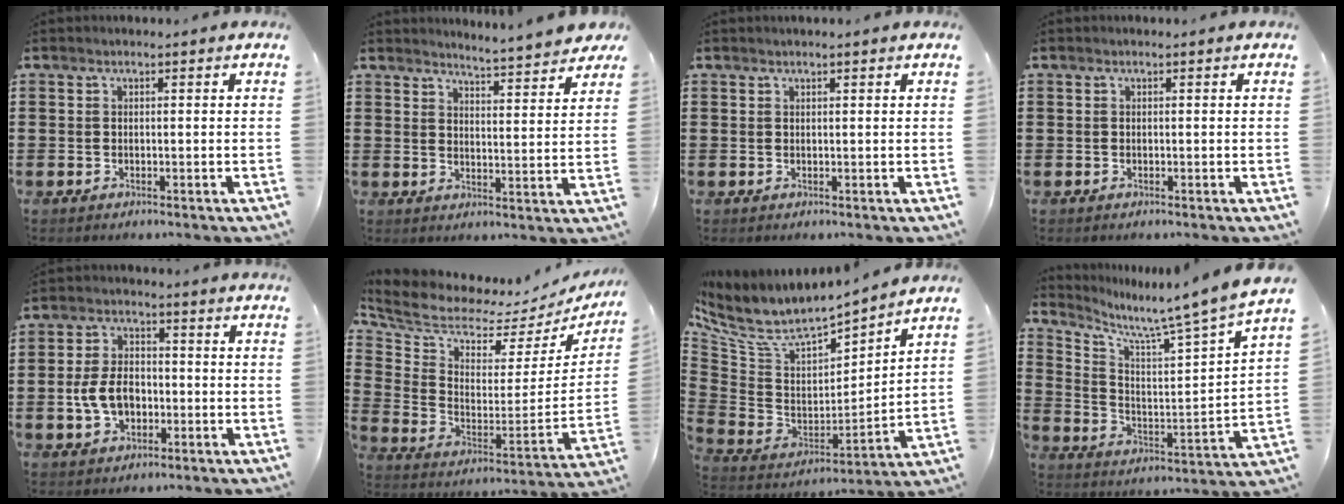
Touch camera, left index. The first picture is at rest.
{"total": 4.0, "force": [3.9, -0.6, 0.5], "torque": [-0.028, -0.028, 0.067]}
{"total": 0.8, "force": [0.6, 0.0, 0.4], "torque": [-0.009, 0.000, 0.012]}
{"total": 0.0}
{"total": 6.5, "force": [-1.4, 4.3, 4.7], "torque": [-0.115, 0.003, -0.031]}
{"total": 4.5, "force": [4.2, 1.3, 0.9], "torque": [-0.051, -0.058, 0.069]}
{"total": 7.2, "force": [5.5, 2.5, 3.9], "torque": [-0.104, -0.050, 0.091]}
{"total": 6.6, "force": [5.8, -0.7, 3.0], "torque": [-0.078, -0.062, 0.084]}